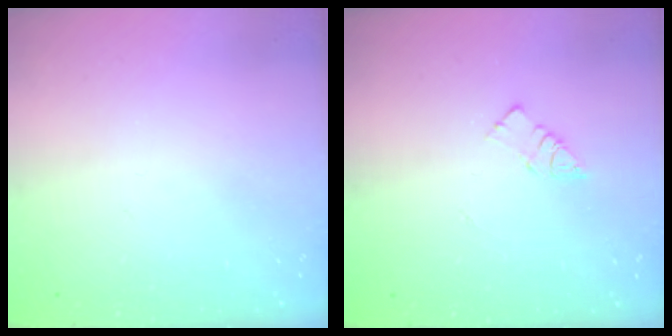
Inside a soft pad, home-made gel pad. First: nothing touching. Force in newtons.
{"total": 5.1, "press": 5.1, "slide": 0.2}